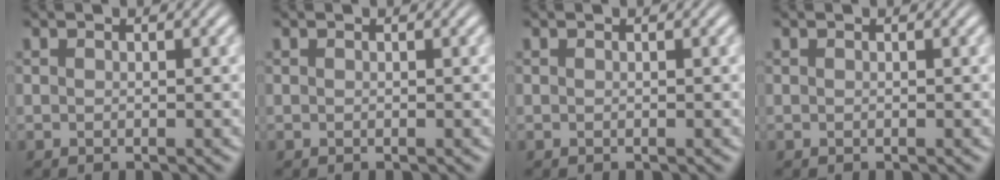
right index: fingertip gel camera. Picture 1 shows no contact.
{"total": 0.0}
{"total": 0.0}
{"total": 0.0}